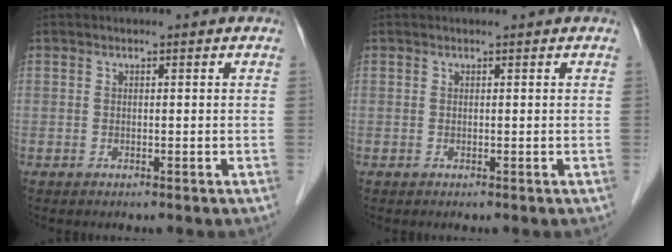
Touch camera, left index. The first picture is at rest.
{"total": 0.0}